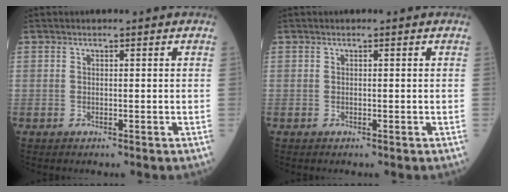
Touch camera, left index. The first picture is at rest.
{"total": 0.0}